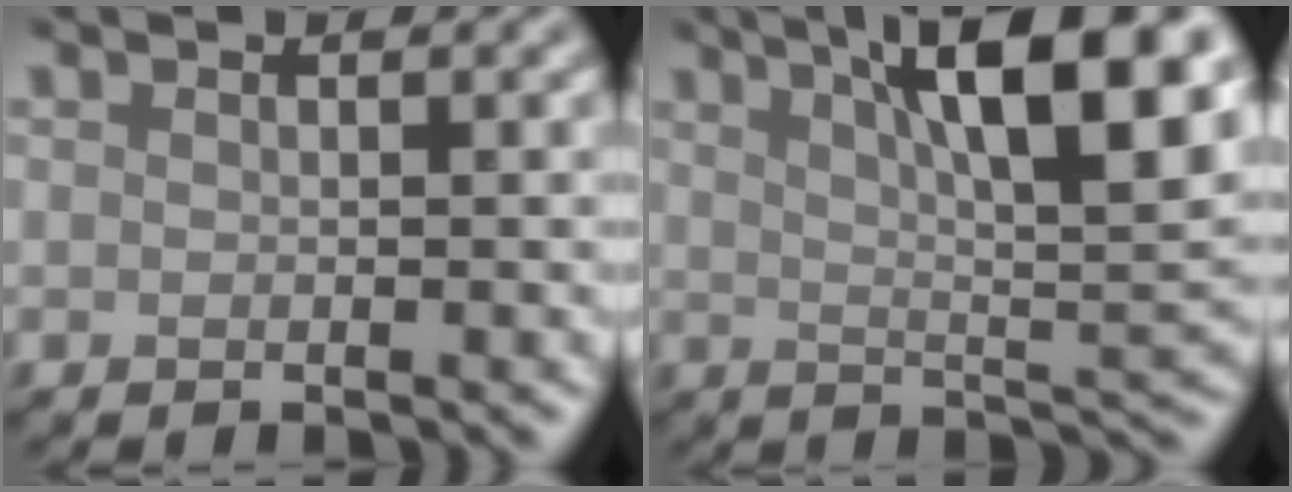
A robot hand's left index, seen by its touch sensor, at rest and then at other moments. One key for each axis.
{"total": 13.2, "fx": 5.8, "fy": 3.7, "fz": 11.3, "tx": -0.138, "ty": 0.015, "tz": 0.081}